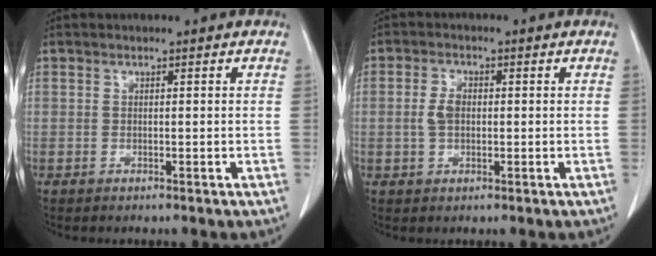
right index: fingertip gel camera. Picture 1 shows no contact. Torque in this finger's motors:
{"motor_torque": [0.64, 0.32, 0.23, 0.04]}